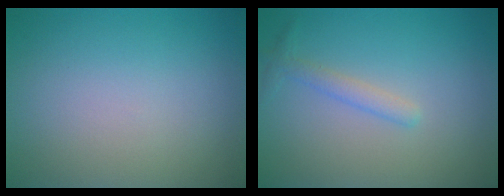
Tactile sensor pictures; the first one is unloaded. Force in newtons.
{"total": 1.5, "press": 1.5, "slide": 0.1}